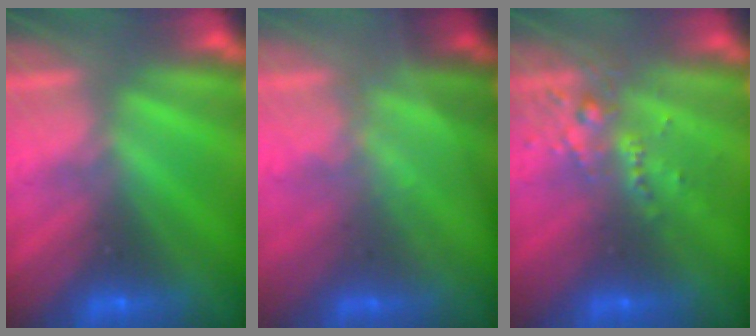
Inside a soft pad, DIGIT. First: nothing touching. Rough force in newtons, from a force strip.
{"total": 1.4}
{"total": 2.6}